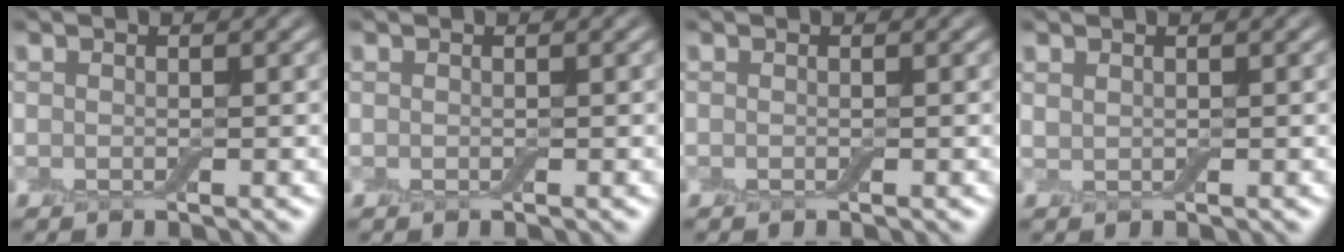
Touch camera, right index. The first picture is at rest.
{"total": 0.0}
{"total": 0.0}
{"total": 0.6, "force": [0.6, 0.2, 0.0], "torque": [-0.003, 0.003, 0.014]}